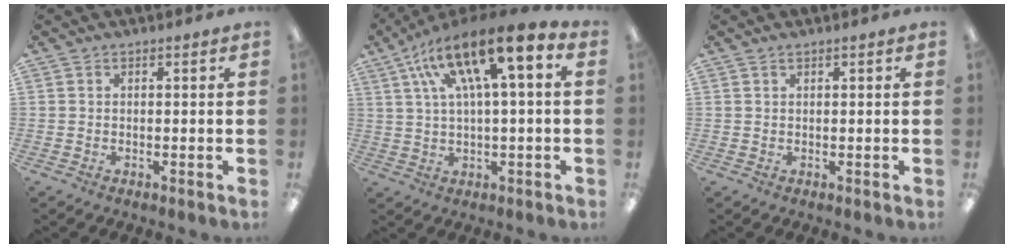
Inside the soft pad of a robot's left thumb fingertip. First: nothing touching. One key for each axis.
{"total": 16.6, "fx": 7.3, "fy": 4.4, "fz": 14.2, "tx": -0.259, "ty": -0.030, "tz": 0.116}
{"total": 0.6, "fx": 0.4, "fy": 0.2, "fz": 0.3, "tx": -0.007, "ty": 0.001, "tz": 0.008}